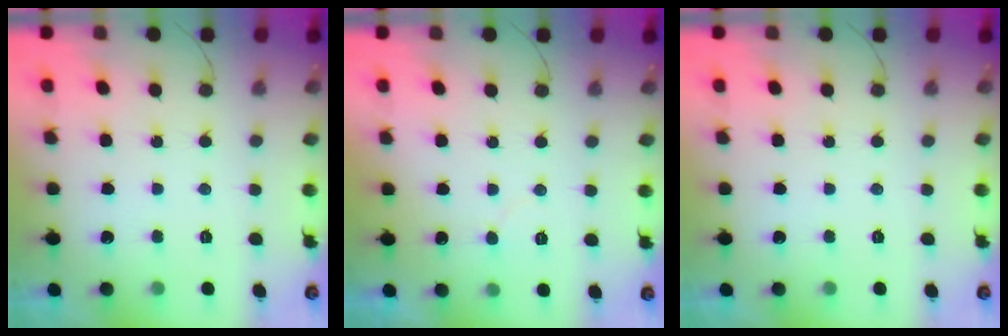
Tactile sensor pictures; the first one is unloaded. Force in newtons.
{"total": 4.6, "press": 4.6, "slide": 0.2}
{"total": 0.0}